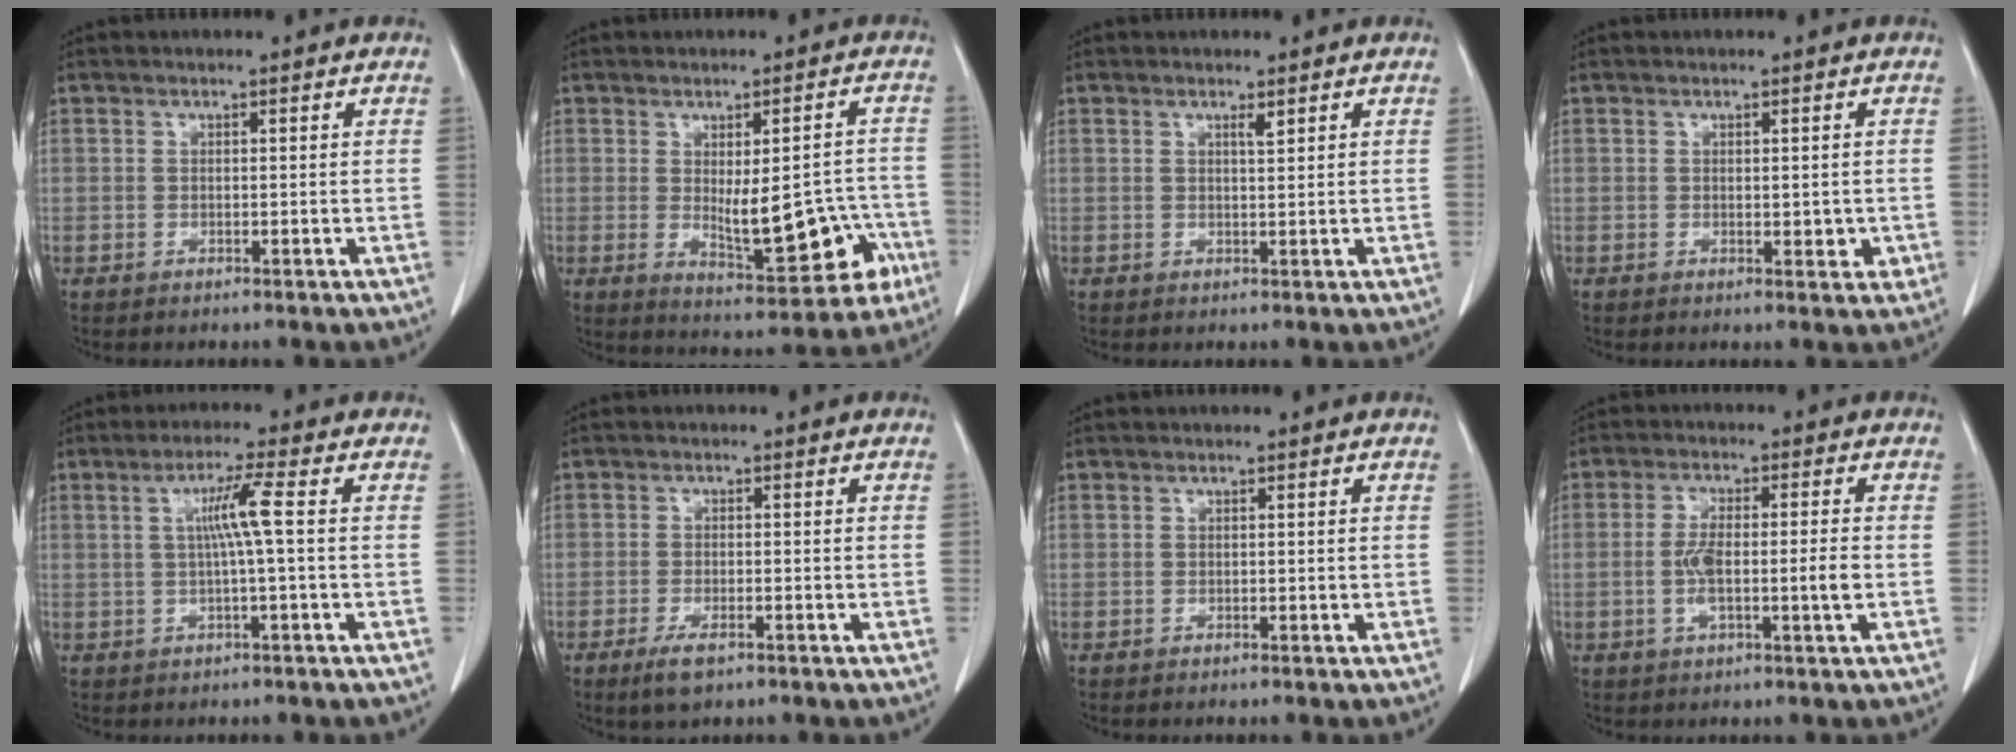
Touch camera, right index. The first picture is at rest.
{"total": 11.8, "force": [-2.6, 4.2, 10.7], "torque": [-0.130, 0.005, -0.018]}
{"total": 1.0, "force": [0.7, 0.0, 0.8], "torque": [-0.015, -0.005, 0.012]}
{"total": 2.2, "force": [-0.2, 1.0, 1.9], "torque": [-0.023, -0.004, 0.003]}
{"total": 4.9, "force": [0.5, -0.9, 4.8], "torque": [-0.089, 0.007, 0.011]}
{"total": 3.7, "force": [-2.3, 1.1, 2.7], "torque": [-0.056, -0.004, -0.037]}
{"total": 0.0}
{"total": 6.7, "force": [-1.1, 0.8, 6.6], "torque": [-0.128, 0.004, -0.021]}